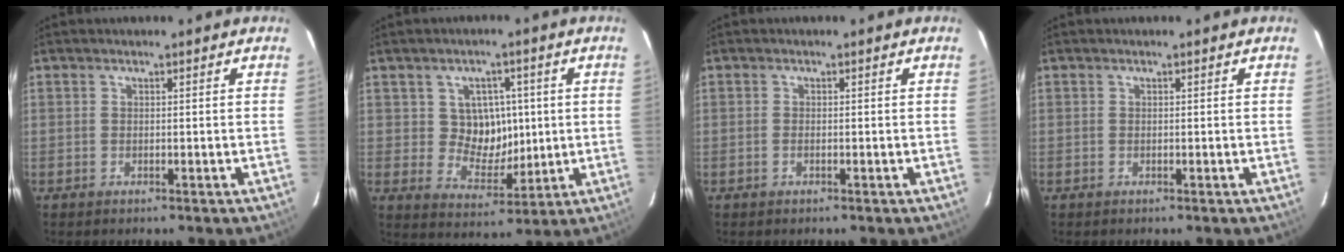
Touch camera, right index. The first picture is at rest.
{"total": 8.2, "force": [1.2, 7.3, 3.4], "torque": [-0.056, 0.004, 0.031]}
{"total": 0.8, "force": [-0.3, 0.4, 0.6], "torque": [-0.014, 0.000, -0.006]}
{"total": 0.0}